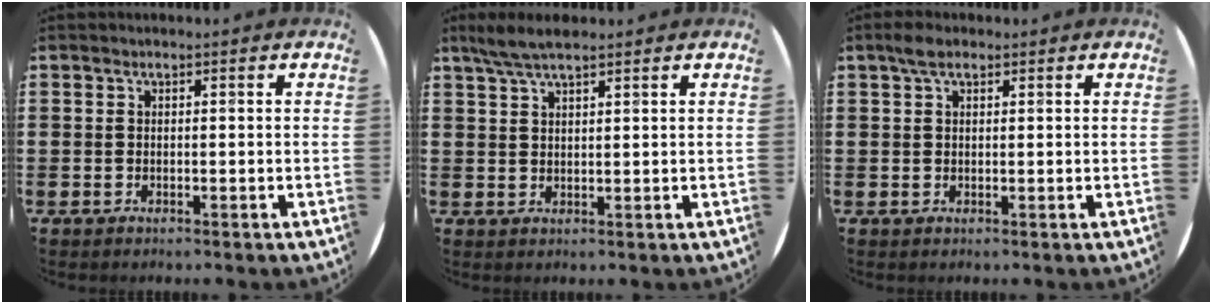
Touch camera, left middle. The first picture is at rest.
{"total": 3.9, "force": [3.1, 0.6, 2.3], "torque": [-0.050, 0.004, 0.057]}
{"total": 2.1, "force": [1.5, 1.0, 1.2], "torque": [-0.019, 0.004, 0.024]}